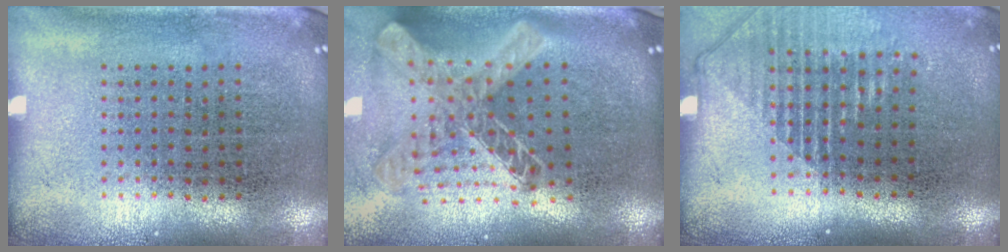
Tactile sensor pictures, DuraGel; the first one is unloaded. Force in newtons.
{"total": 1.9, "press": 1.6, "slide": 1.1}
{"total": 1.3, "press": 1.2, "slide": 0.6}